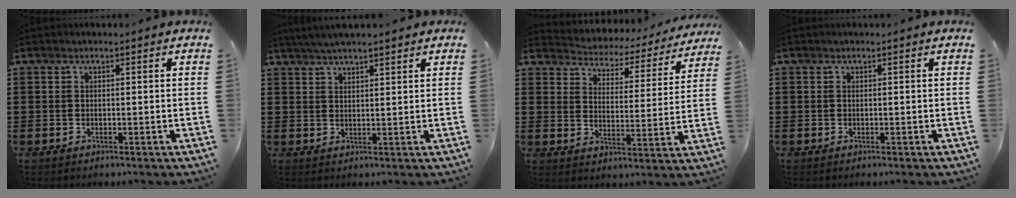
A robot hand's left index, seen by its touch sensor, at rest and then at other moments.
{"total": 3.3, "force": [2.8, 0.2, 1.6], "torque": [-0.036, 0.002, 0.053]}
{"total": 3.4, "force": [3.4, 0.5, -0.1], "torque": [-0.023, -0.032, 0.049]}
{"total": 0.0}